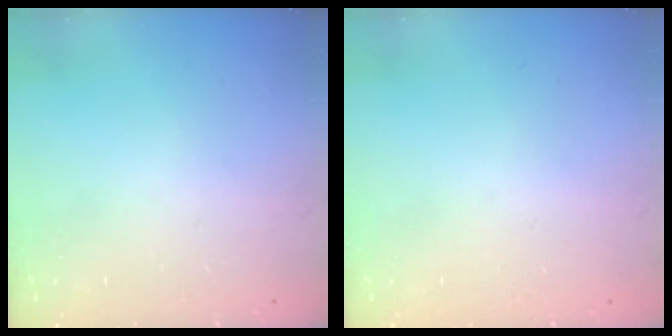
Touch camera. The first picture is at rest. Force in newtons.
{"total": 0.8, "press": 0.5, "slide": 0.6}